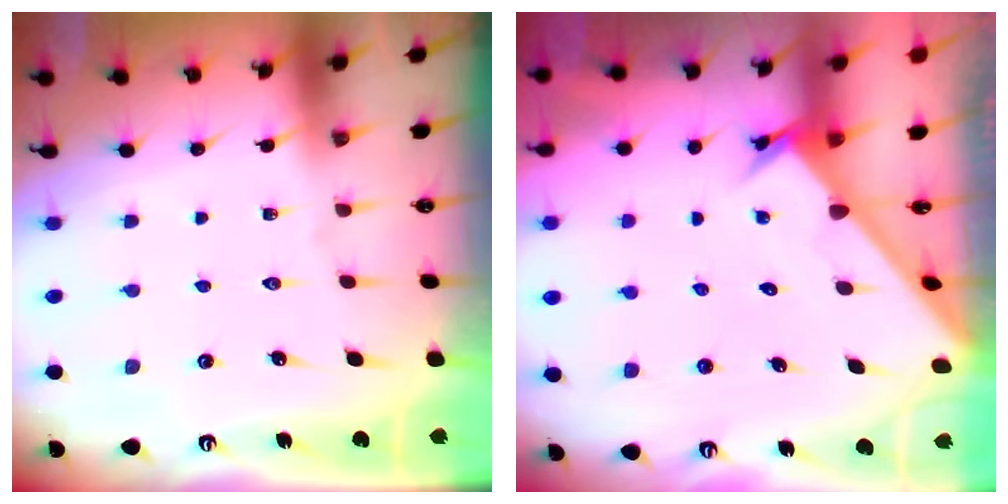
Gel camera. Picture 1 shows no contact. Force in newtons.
{"total": 2.7, "press": 2.7, "slide": 0.3}